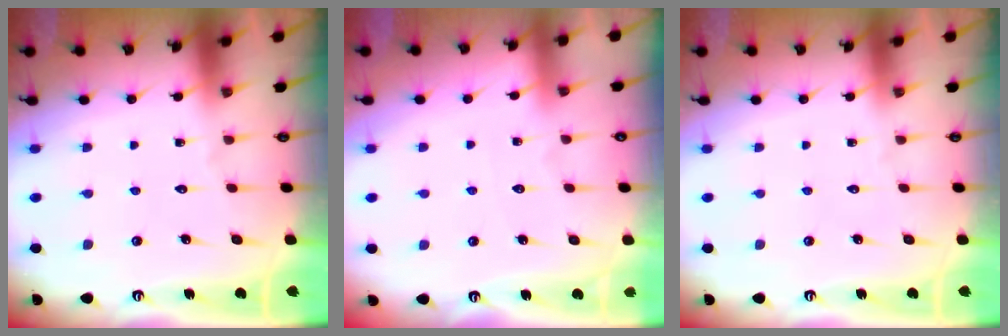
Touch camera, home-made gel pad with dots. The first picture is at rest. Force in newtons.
{"total": 2.4, "press": 2.4, "slide": 0.4}
{"total": 0.0}